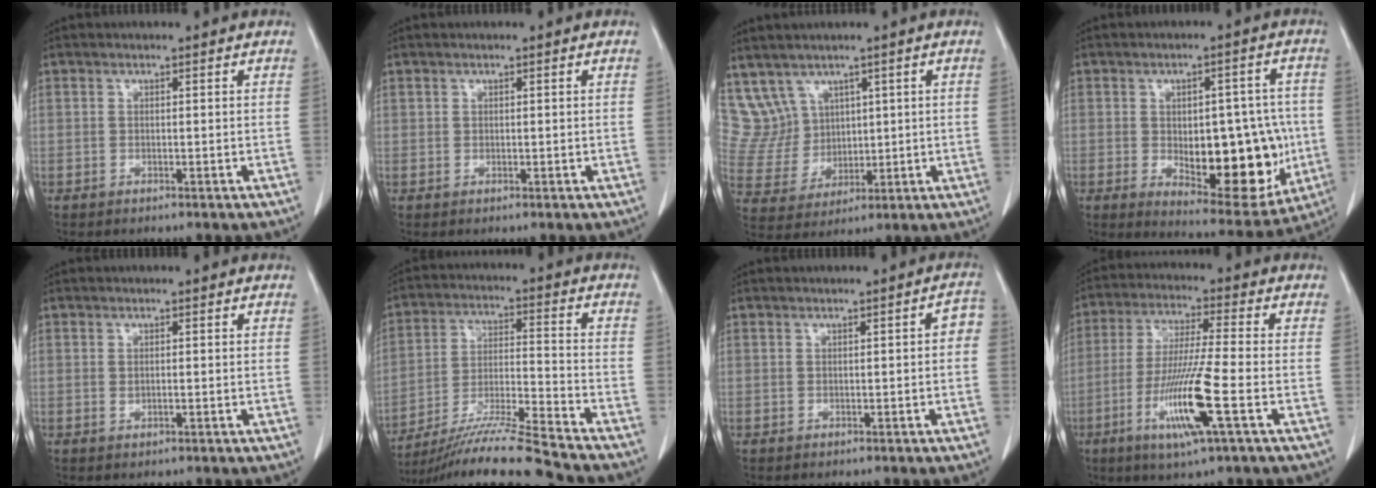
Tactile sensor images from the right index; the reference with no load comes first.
{"total": 0.5, "force": [0.4, 0.4, 0.0], "torque": [0.006, 0.004, 0.006]}
{"total": 8.6, "force": [5.4, 6.6, 0.4], "torque": [-0.024, 0.036, 0.127]}
{"total": 16.2, "force": [-2.5, 7.0, 14.3], "torque": [-0.186, 0.006, -0.010]}
{"total": 0.7, "force": [0.0, 0.3, 0.6], "torque": [-0.013, 0.000, 0.003]}
{"total": 15.6, "force": [-13.9, -1.9, 6.8], "torque": [-0.121, -0.010, -0.244]}
{"total": 2.0, "force": [-0.2, 0.7, 1.9], "torque": [-0.013, 0.008, -0.004]}
{"total": 12.2, "force": [-4.3, -0.3, 11.4], "torque": [-0.228, -0.020, -0.082]}